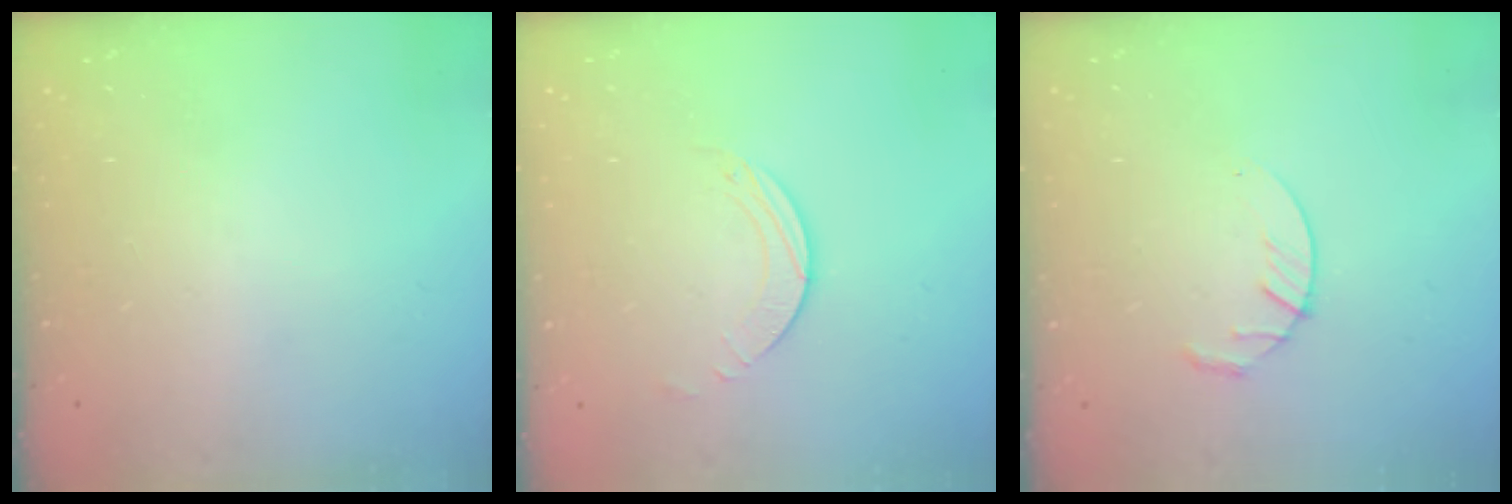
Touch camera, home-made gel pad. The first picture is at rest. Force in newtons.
{"total": 2.0, "press": 2.0, "slide": 0.2}
{"total": 4.0, "press": 4.0, "slide": 0.6}